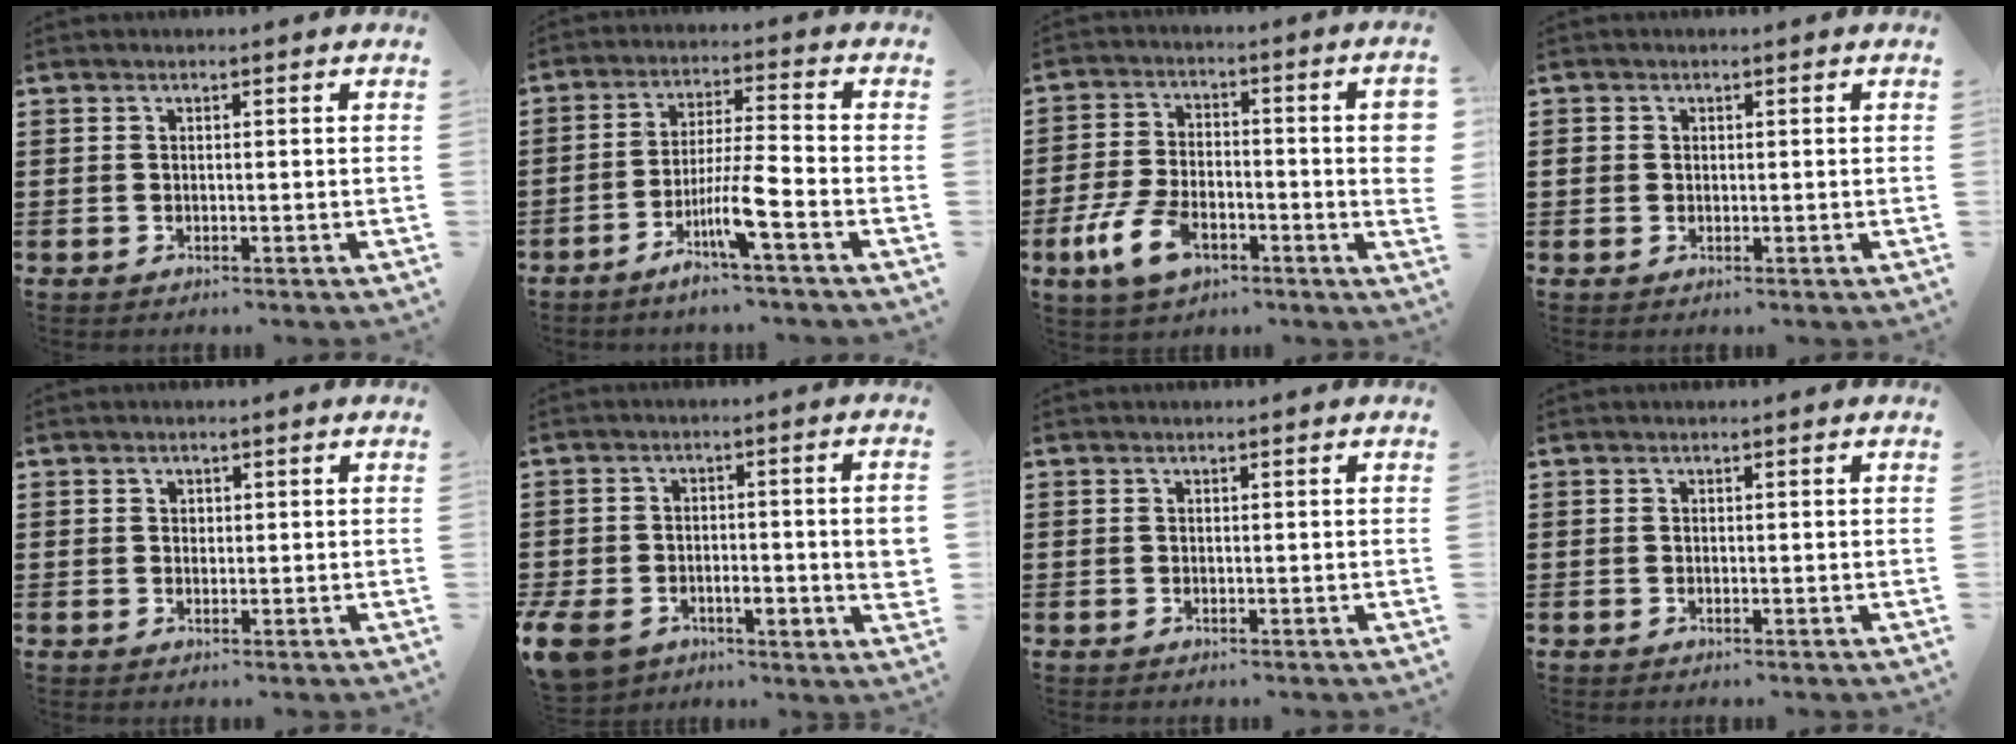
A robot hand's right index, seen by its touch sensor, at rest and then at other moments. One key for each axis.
{"total": 7.5, "fx": -4.0, "fy": 0.0, "fz": 6.4, "tx": -0.127, "ty": -0.010, "tz": -0.077}
{"total": 10.5, "fx": -3.8, "fy": 4.6, "fz": 8.7, "tx": -0.173, "ty": -0.004, "tz": -0.072}
{"total": 1.2, "fx": 0.1, "fy": 1.1, "fz": 0.4, "tx": -0.011, "ty": 0.007, "tz": 0.001}
{"total": 0.8, "fx": 0.4, "fy": 0.7, "fz": 0.3, "tx": -0.007, "ty": 0.004, "tz": 0.007}
{"total": 7.9, "fx": -2.4, "fy": 4.0, "fz": 6.3, "tx": -0.124, "ty": -0.003, "tz": -0.044}
{"total": 0.0}
{"total": 0.0}